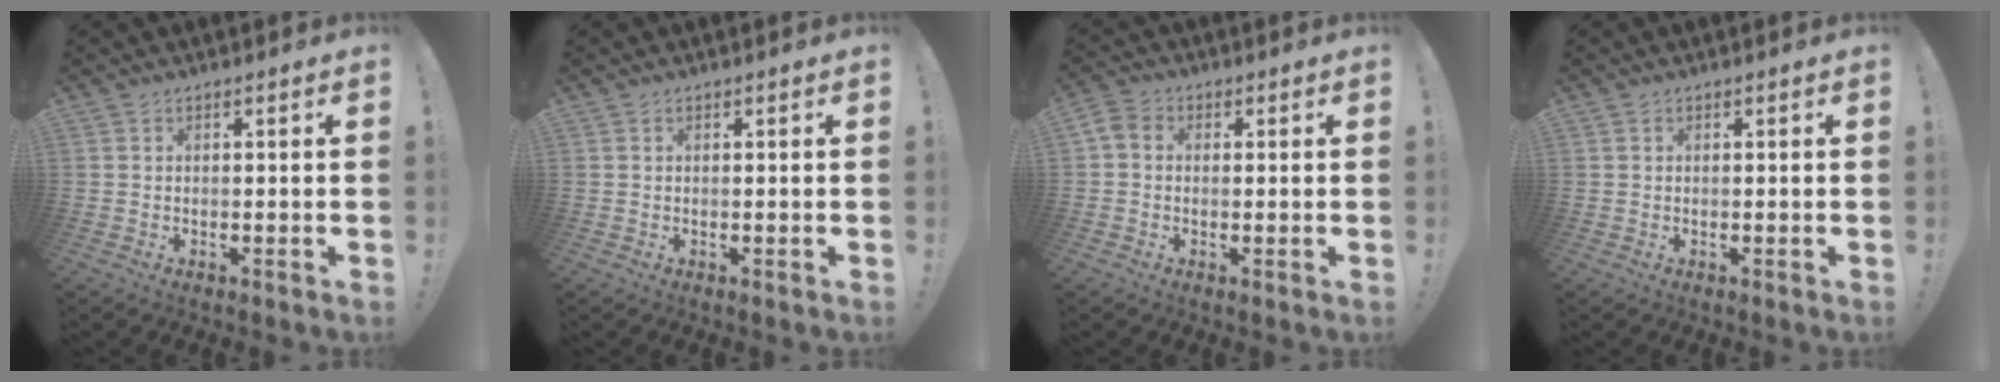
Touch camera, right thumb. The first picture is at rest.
{"total": 0.0}
{"total": 3.8, "force": [0.1, 3.0, 2.4], "torque": [-0.051, 0.009, 0.003]}
{"total": 0.0}